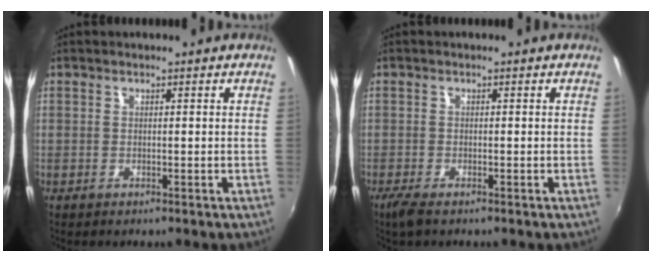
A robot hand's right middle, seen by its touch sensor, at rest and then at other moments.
{"total": 2.5, "force": [-1.8, 0.5, 1.7], "torque": [-0.039, -0.011, -0.035]}